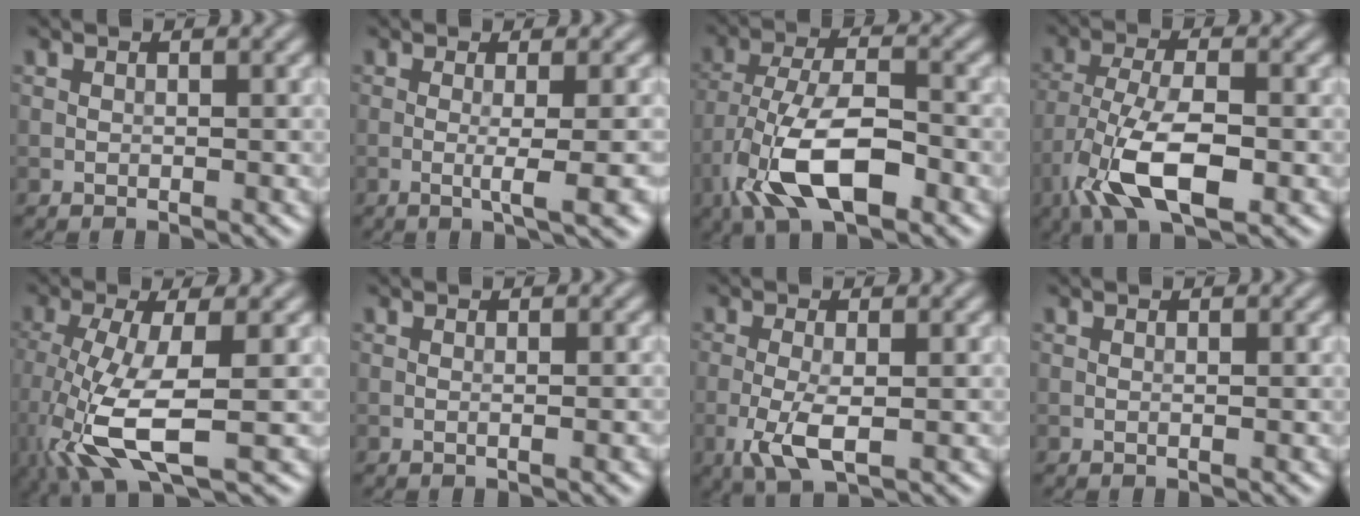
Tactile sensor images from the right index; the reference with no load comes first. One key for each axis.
{"total": 4.0, "fx": -0.5, "fy": 0.7, "fz": 3.9, "tx": -0.059, "ty": -0.005, "tz": -0.011}
{"total": 9.4, "fx": -4.5, "fy": 3.8, "fz": 7.3, "tx": -0.152, "ty": 0.003, "tz": -0.089}
{"total": 8.7, "fx": -3.9, "fy": 3.4, "fz": 7.0, "tx": -0.151, "ty": -0.003, "tz": -0.076}
{"total": 8.7, "fx": -2.6, "fy": 2.7, "fz": 7.8, "tx": -0.186, "ty": -0.017, "tz": -0.052}
{"total": 1.2, "fx": -0.1, "fy": 0.3, "fz": 1.1, "tx": -0.011, "ty": 0.001, "tz": -0.005}
{"total": 4.0, "fx": -1.3, "fy": 1.2, "fz": 3.6, "tx": -0.082, "ty": -0.006, "tz": -0.030}
{"total": 0.0}